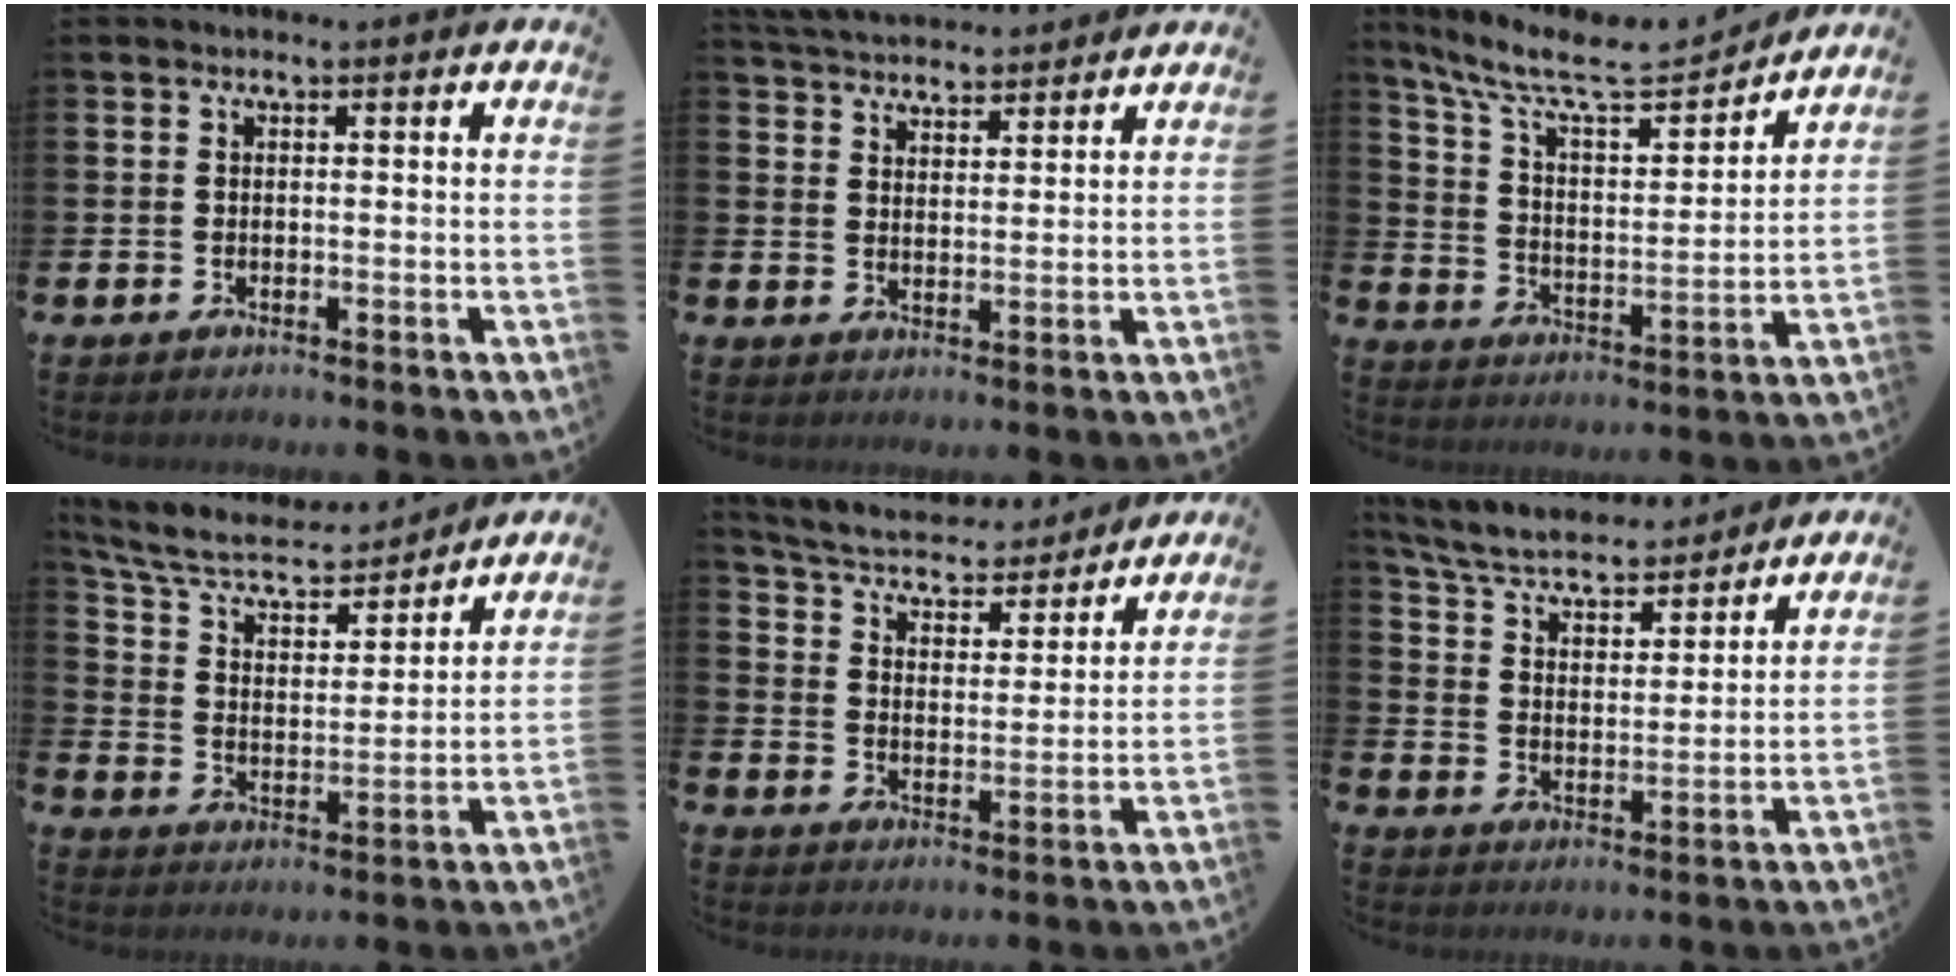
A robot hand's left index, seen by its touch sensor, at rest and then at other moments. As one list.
[{"total": 4.6, "force": [4.5, 0.8, 0.0], "torque": [-0.021, -0.024, 0.084]}, {"total": 9.7, "force": [8.4, 2.4, 4.1], "torque": [-0.111, -0.053, 0.142]}, {"total": 8.2, "force": [7.4, 2.5, 2.7], "torque": [-0.090, -0.050, 0.127]}, {"total": 5.7, "force": [5.5, 1.2, 0.9], "torque": [-0.049, -0.047, 0.092]}, {"total": 6.2, "force": [5.8, 1.5, 1.8], "torque": [-0.062, -0.045, 0.096]}]